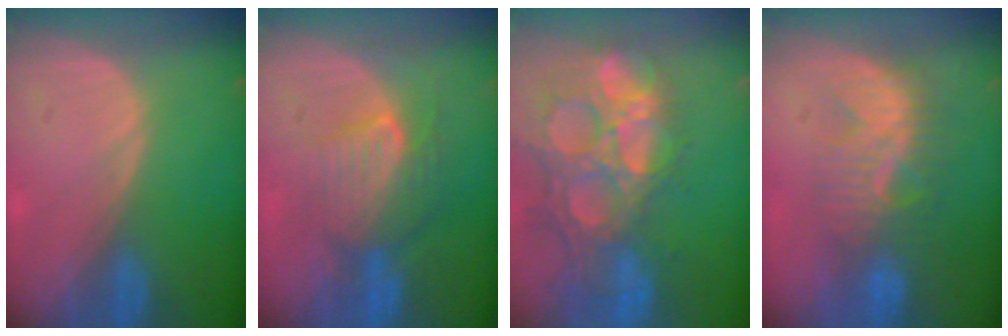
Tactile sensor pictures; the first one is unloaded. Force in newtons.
{"total": 7.7, "press": 7.7, "slide": 0.5}
{"total": 14.7, "press": 12.2, "slide": 8.2}
{"total": 8.3, "press": 8.0, "slide": 2.2}